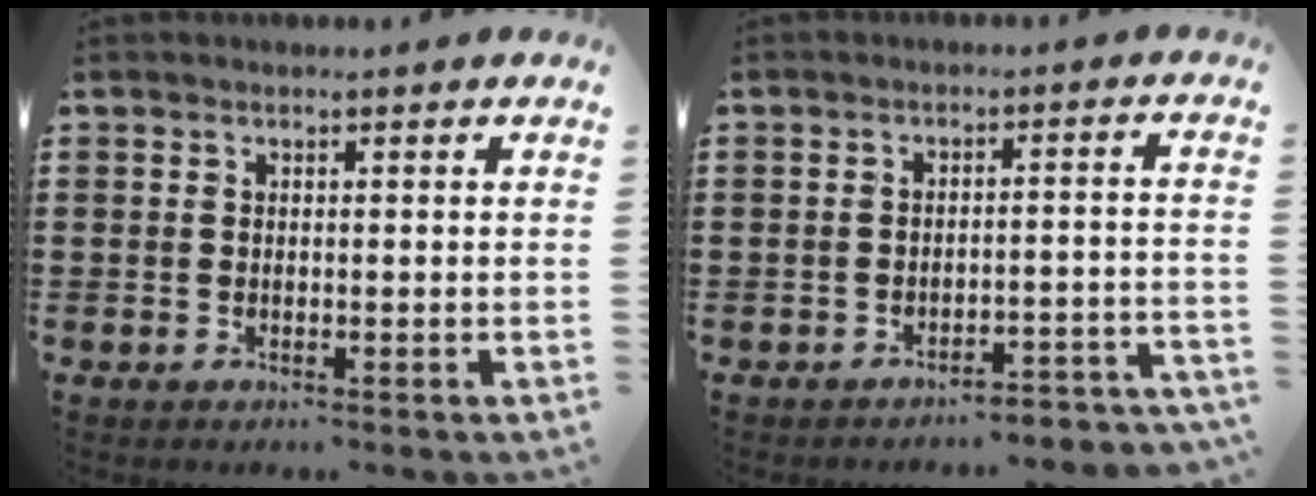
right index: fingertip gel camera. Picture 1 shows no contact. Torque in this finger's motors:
{"motor_torque": [0.17, 0.18, 0.08, -0.02]}